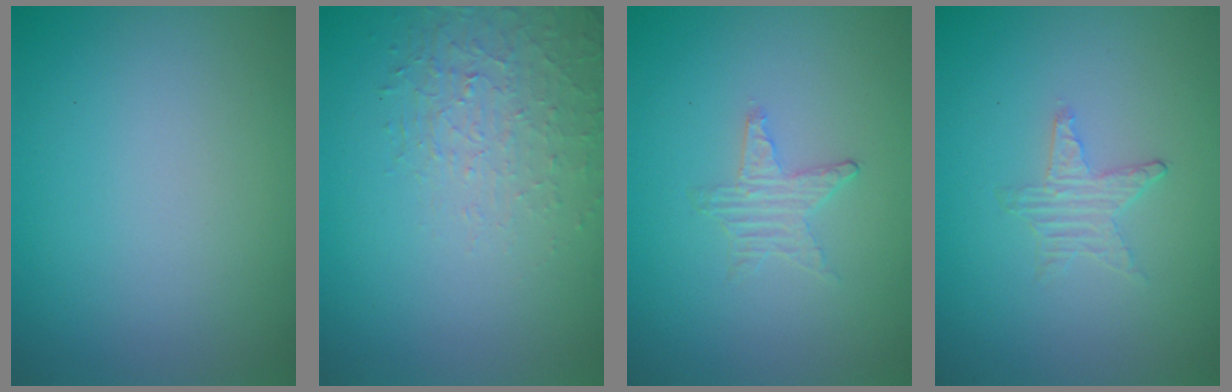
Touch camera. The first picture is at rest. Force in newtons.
{"total": 1.6, "press": 1.0, "slide": 1.2}
{"total": 0.5, "press": 0.5, "slide": 0.1}
{"total": 0.5, "press": 0.5, "slide": 0.1}